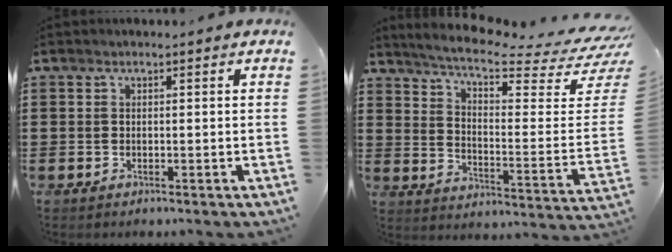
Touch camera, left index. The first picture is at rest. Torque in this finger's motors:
{"motor_torque": [1.20, -0.94, 0.66, 0.10]}